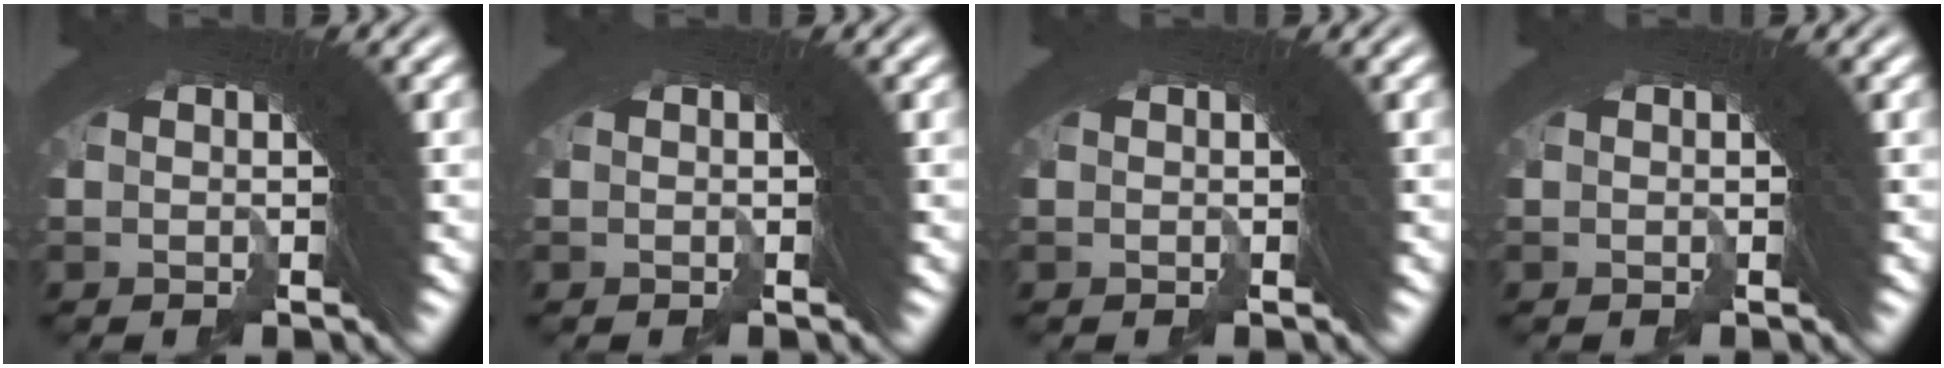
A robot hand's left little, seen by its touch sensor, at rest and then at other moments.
{"total": 0.0}
{"total": 0.0}
{"total": 0.0}